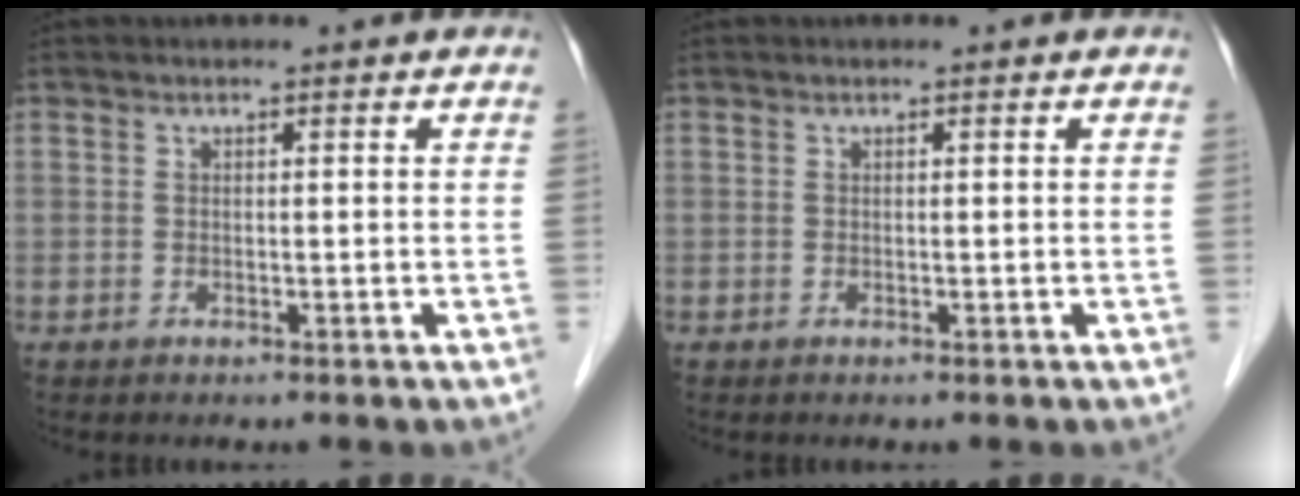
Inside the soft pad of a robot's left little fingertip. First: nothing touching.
{"total": 0.0}